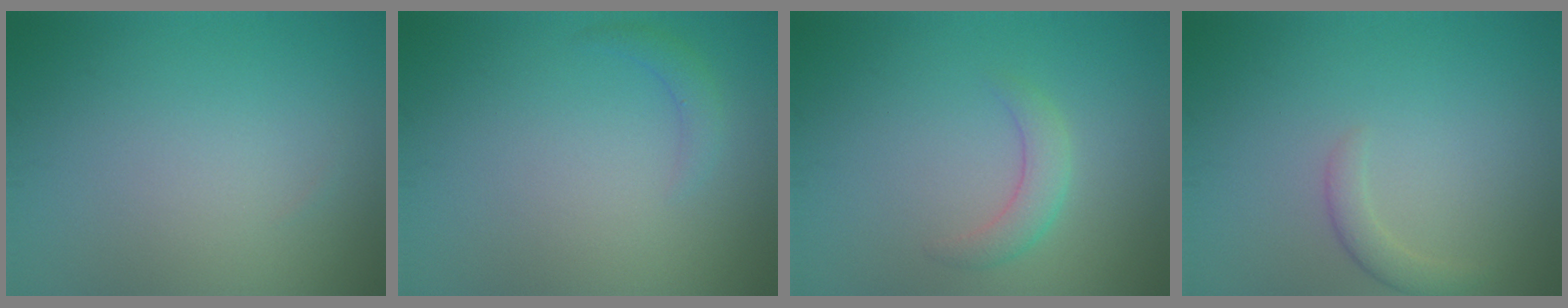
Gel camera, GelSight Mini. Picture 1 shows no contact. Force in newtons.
{"total": 1.2, "press": 1.2, "slide": 0.2}
{"total": 2.2, "press": 2.2, "slide": 0.2}
{"total": 1.5, "press": 1.5, "slide": 0.1}